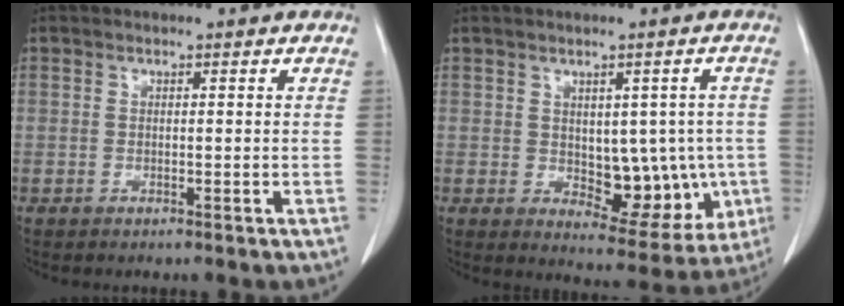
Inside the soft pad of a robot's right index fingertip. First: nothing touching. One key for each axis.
{"total": 10.1, "fx": -0.8, "fy": 5.7, "fz": 8.3, "tx": -0.085, "ty": 0.006, "tz": 0.010}